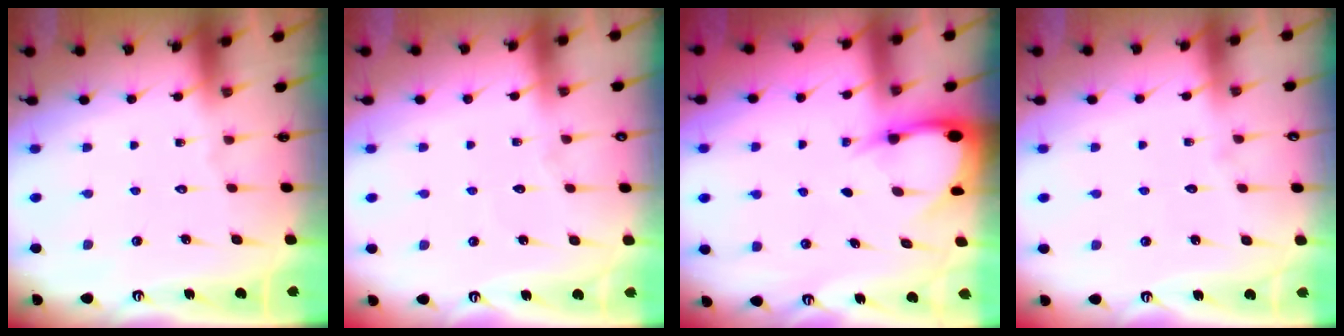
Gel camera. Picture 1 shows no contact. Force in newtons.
{"total": 2.3, "press": 2.3, "slide": 0.3}
{"total": 3.7, "press": 3.7, "slide": 0.5}
{"total": 2.1, "press": 2.1, "slide": 0.2}